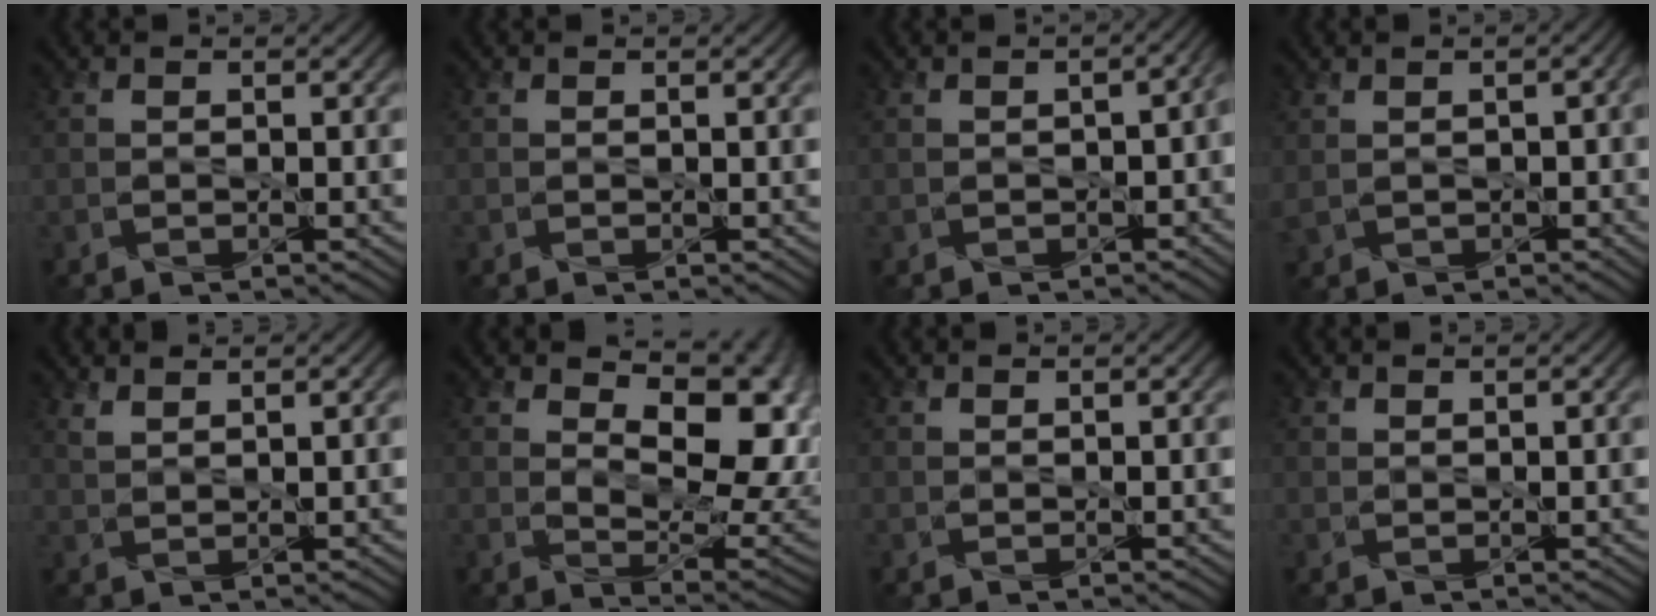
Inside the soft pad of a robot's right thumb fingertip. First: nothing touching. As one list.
[{"total": 0.0}, {"total": 2.3, "force": [-1.1, 1.4, 1.4], "torque": [-0.021, -0.012, -0.013]}, {"total": 2.7, "force": [0.1, 2.0, 1.8], "torque": [-0.046, -0.009, 0.009]}, {"total": 2.1, "force": [1.8, 0.6, 1.1], "torque": [-0.028, -0.003, 0.044]}, {"total": 13.1, "force": [4.3, 7.1, 10.1], "torque": [-0.146, -0.006, 0.072]}, {"total": 0.6, "force": [0.6, 0.1, 0.1], "torque": [-0.004, -0.002, 0.015]}, {"total": 0.9, "force": [0.8, 0.3, 0.2], "torque": [-0.007, -0.001, 0.020]}]